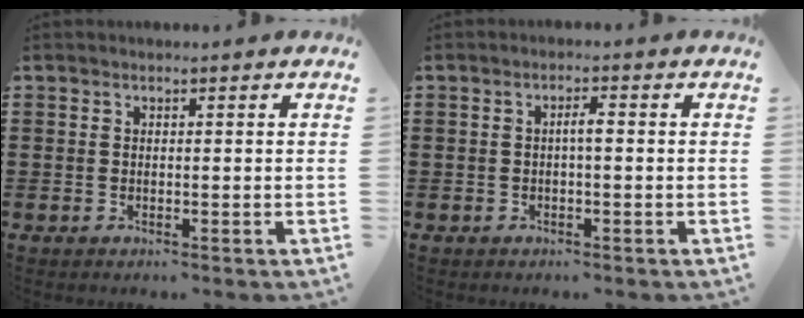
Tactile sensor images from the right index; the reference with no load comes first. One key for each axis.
{"total": 1.9, "fx": -0.2, "fy": 0.4, "fz": 1.9, "tx": -0.036, "ty": 0.004, "tz": -0.006}